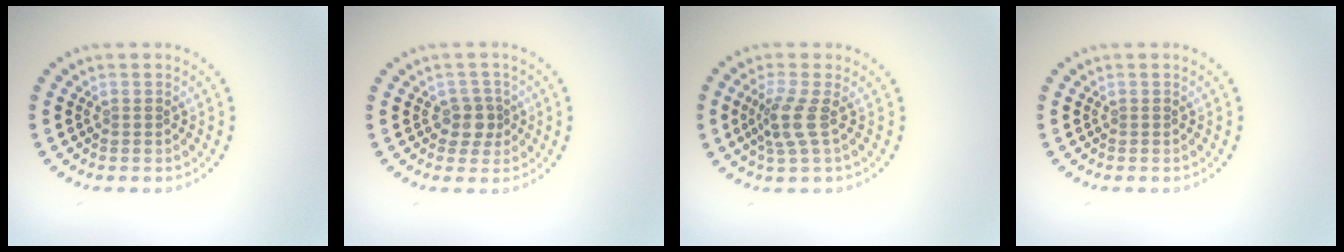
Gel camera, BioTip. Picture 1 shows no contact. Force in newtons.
{"total": 2.0, "press": 1.7, "slide": 1.0}
{"total": 2.7, "press": 2.1, "slide": 1.8}
{"total": 0.0}